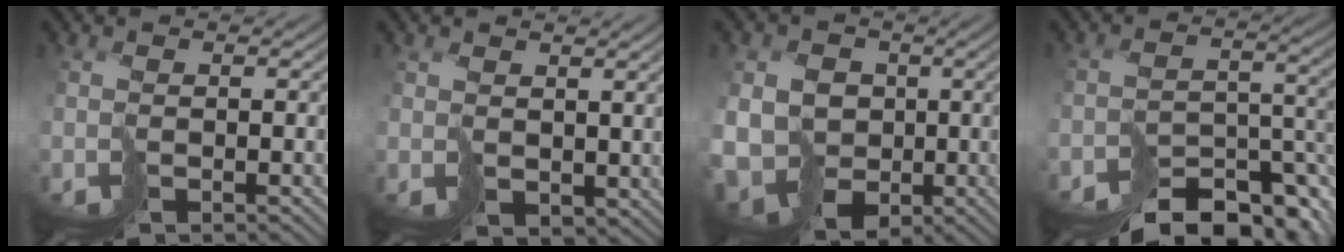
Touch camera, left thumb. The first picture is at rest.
{"total": 2.6, "force": [2.0, 1.4, 0.9], "torque": [-0.033, -0.005, 0.044]}
{"total": 11.2, "force": [-0.9, 10.0, 5.0], "torque": [-0.139, -0.027, -0.030]}
{"total": 12.0, "force": [-10.6, 4.1, 4.0], "torque": [-0.051, -0.011, -0.126]}